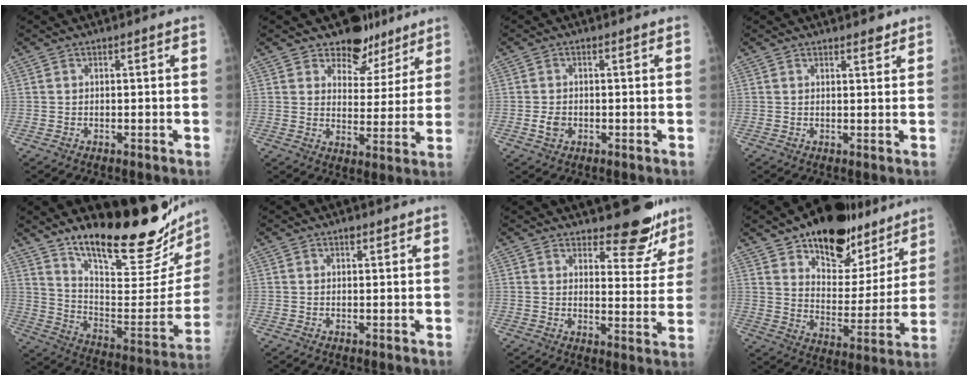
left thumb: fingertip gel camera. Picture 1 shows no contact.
{"total": 9.8, "force": [7.8, 5.8, 1.7], "torque": [0.019, -0.049, 0.109]}
{"total": 2.5, "force": [-0.6, 1.9, 1.5], "torque": [-0.022, 0.001, -0.009]}
{"total": 1.8, "force": [1.5, 0.6, 0.8], "torque": [-0.003, -0.010, 0.020]}
{"total": 28.0, "force": [22.3, 6.4, 15.6], "torque": [-0.200, -0.148, 0.325]}
{"total": 1.1, "force": [0.8, 0.5, 0.6], "torque": [-0.004, -0.003, 0.010]}
{"total": 10.2, "force": [8.4, 3.9, 4.3], "torque": [-0.019, -0.068, 0.108]}
{"total": 21.5, "force": [15.2, 11.2, 10.4], "torque": [-0.094, -0.081, 0.232]}